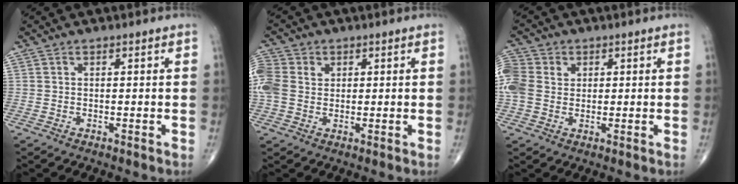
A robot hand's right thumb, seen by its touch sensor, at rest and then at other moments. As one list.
[{"total": 7.5, "force": [1.2, 6.0, 4.5], "torque": [-0.111, 0.012, 0.023]}, {"total": 8.0, "force": [1.2, 6.5, 4.5], "torque": [-0.107, 0.012, 0.020]}]